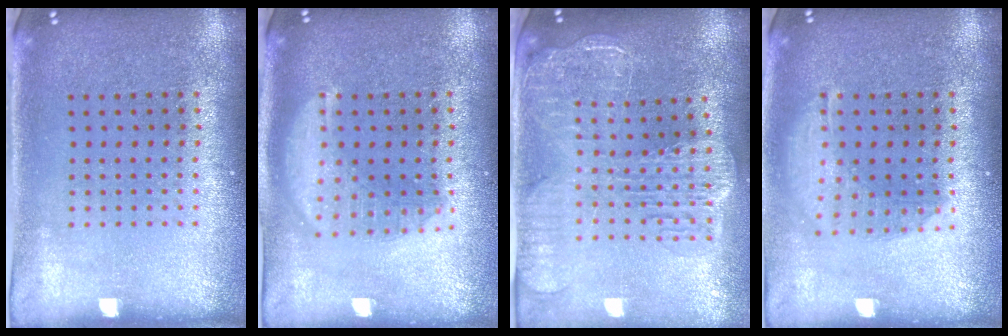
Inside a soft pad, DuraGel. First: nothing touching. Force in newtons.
{"total": 1.9, "press": 1.9, "slide": 0.2}
{"total": 2.8, "press": 2.4, "slide": 1.6}
{"total": 1.5, "press": 1.3, "slide": 0.7}